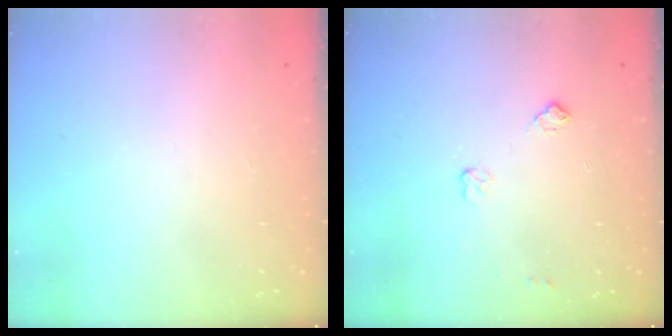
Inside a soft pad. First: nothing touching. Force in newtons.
{"total": 6.0, "press": 6.0, "slide": 0.8}